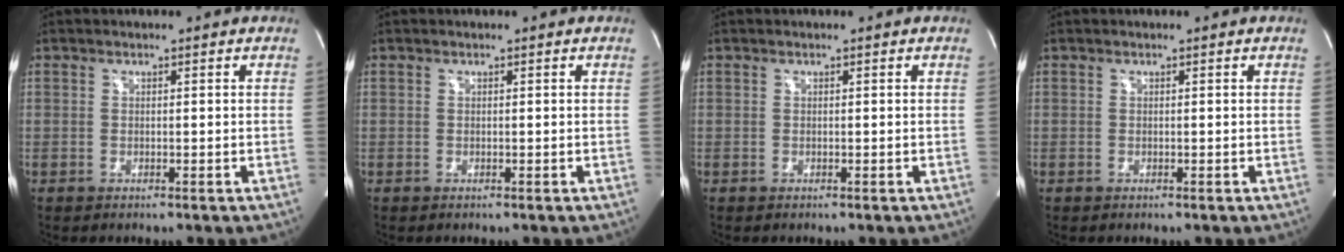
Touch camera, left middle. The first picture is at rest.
{"total": 0.0}
{"total": 0.0}
{"total": 0.0}